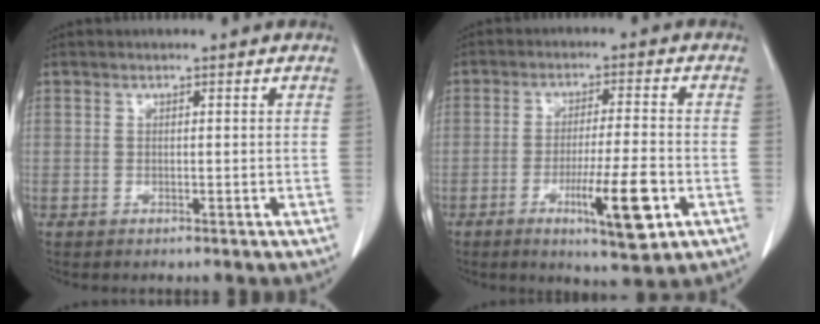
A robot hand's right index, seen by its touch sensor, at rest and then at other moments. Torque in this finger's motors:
{"motor_torque": [0.15, -0.10, 0.14, 0.04]}